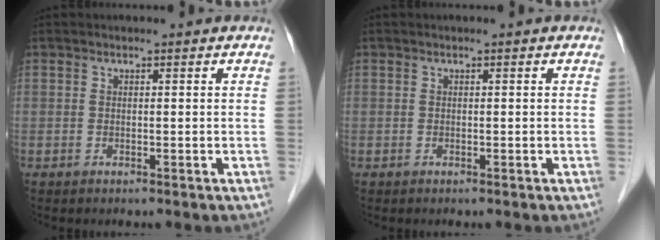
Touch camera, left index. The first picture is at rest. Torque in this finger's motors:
{"motor_torque": [-0.03, 0.05, 0.00, 0.00]}